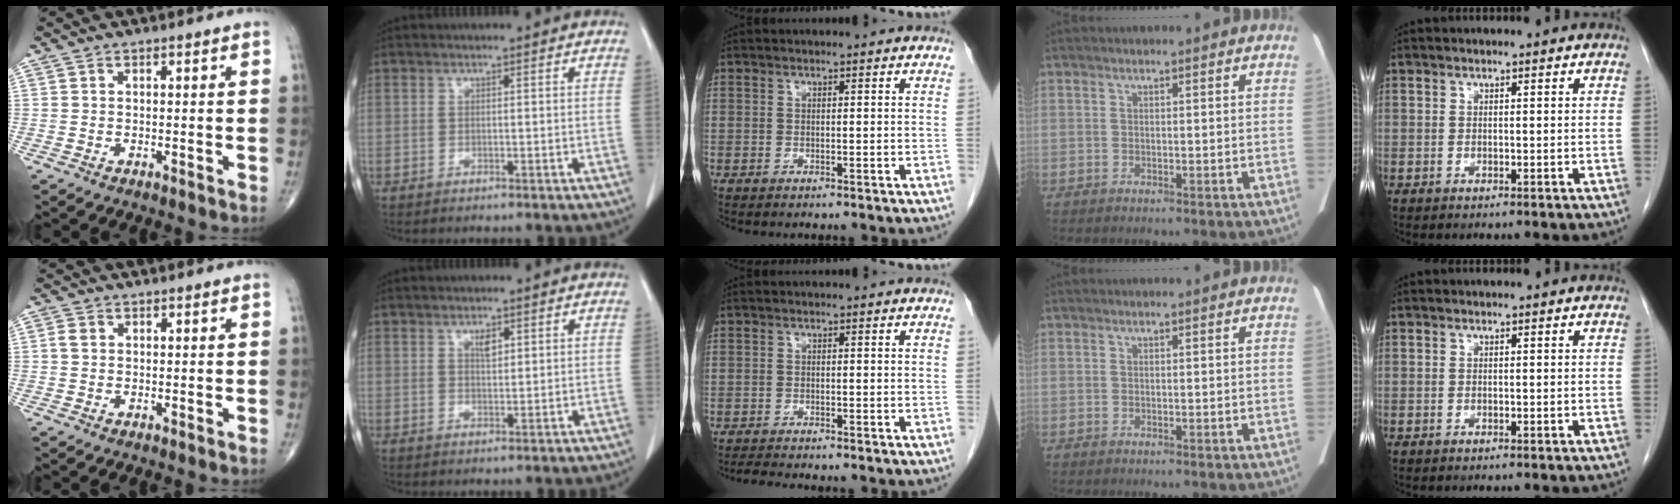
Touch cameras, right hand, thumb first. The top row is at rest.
{"thumb": {"total": 1.4, "force": [0.2, 1.1, 0.8], "torque": [-0.017, 0.004, 0.004]}, "index": {"total": 1.9, "force": [1.0, 0.8, 1.4], "torque": [-0.024, -0.003, 0.018]}, "middle": {"total": 2.0, "force": [-1.9, -0.3, 0.5], "torque": [-0.015, -0.010, -0.035]}}